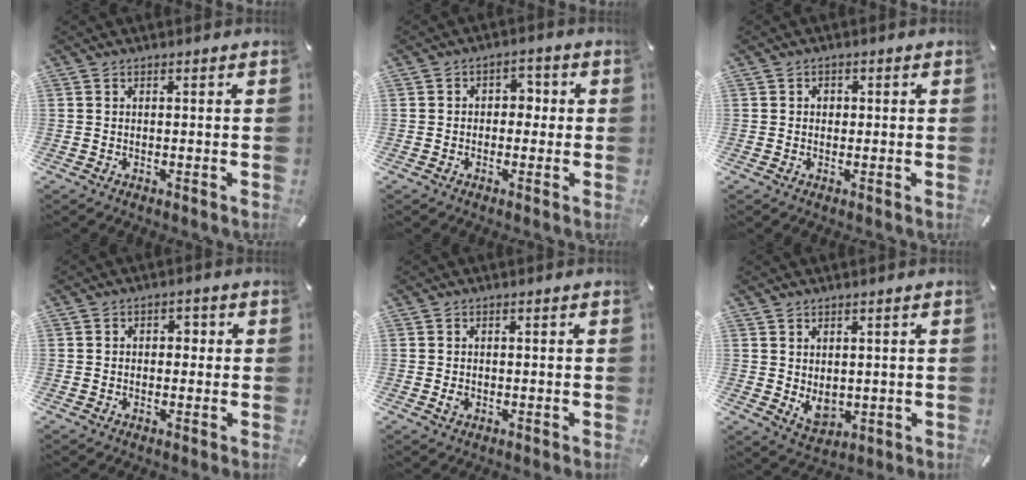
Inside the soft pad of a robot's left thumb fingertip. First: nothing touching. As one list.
[{"total": 3.7, "force": [-0.8, 2.8, 2.1], "torque": [-0.025, 0.009, -0.024]}, {"total": 1.5, "force": [-0.1, 1.4, 0.5], "torque": [-0.004, 0.003, -0.008]}, {"total": 2.3, "force": [-0.5, 1.8, 1.3], "torque": [-0.017, 0.008, -0.016]}, {"total": 1.2, "force": [-0.2, 0.9, 0.7], "torque": [-0.012, 0.004, -0.004]}, {"total": 4.7, "force": [0.7, 3.8, 2.6], "torque": [-0.031, -0.007, 0.015]}]